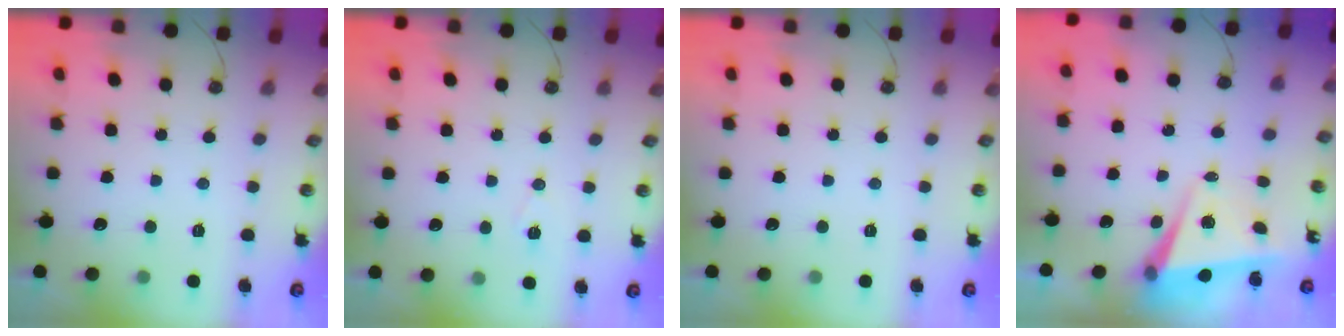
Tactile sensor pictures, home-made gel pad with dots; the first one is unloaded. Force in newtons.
{"total": 7.3, "press": 5.7, "slide": 4.6}
{"total": 0.0}
{"total": 5.2, "press": 5.2, "slide": 0.6}